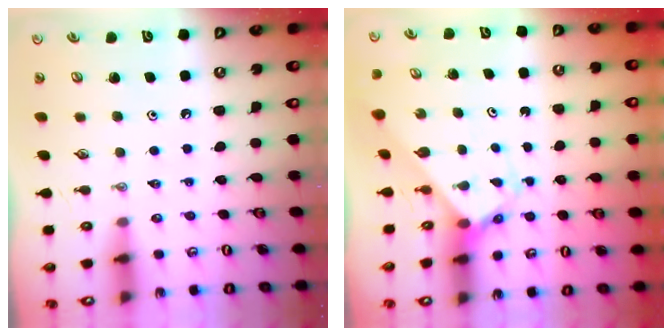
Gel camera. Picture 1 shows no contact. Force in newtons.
{"total": 2.9, "press": 2.9, "slide": 0.2}